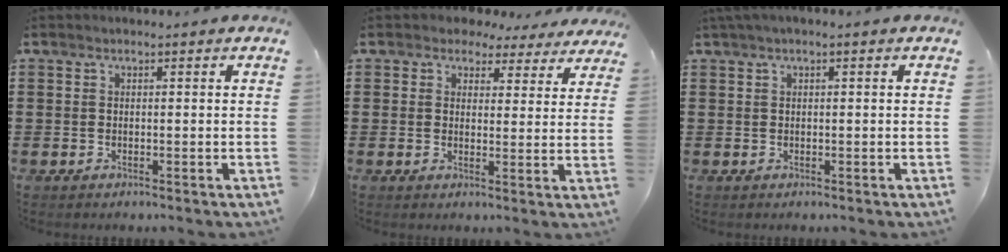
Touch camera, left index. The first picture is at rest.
{"total": 3.4, "force": [2.8, 1.8, 0.6], "torque": [-0.021, -0.009, 0.048]}
{"total": 1.0, "force": [0.1, 0.0, 1.0], "torque": [-0.016, -0.003, 0.003]}